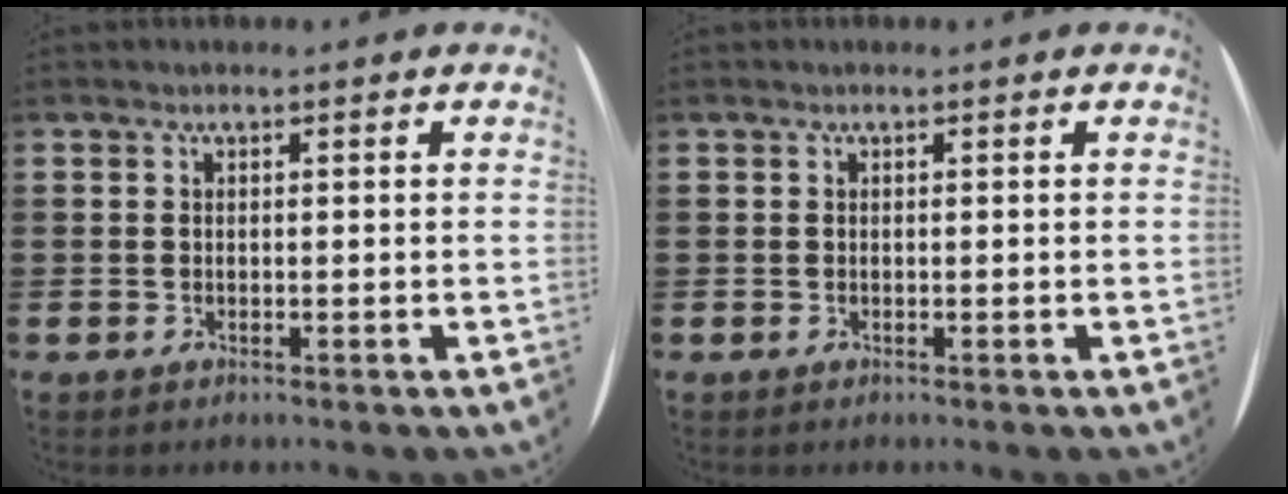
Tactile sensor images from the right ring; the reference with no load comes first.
{"total": 0.0}